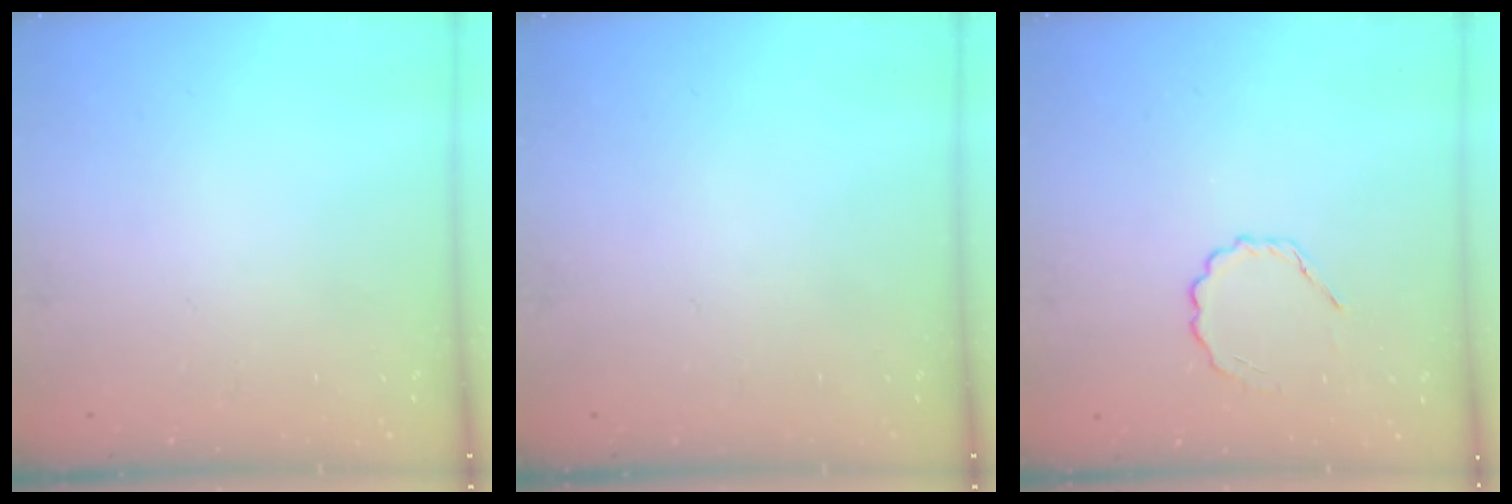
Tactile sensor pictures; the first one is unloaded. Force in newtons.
{"total": 0.0}
{"total": 2.5, "press": 2.3, "slide": 0.9}